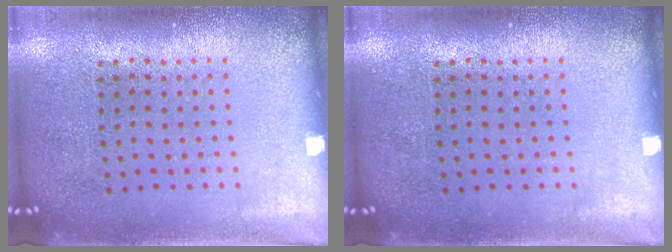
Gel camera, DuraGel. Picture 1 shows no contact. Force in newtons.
{"total": 0.0}